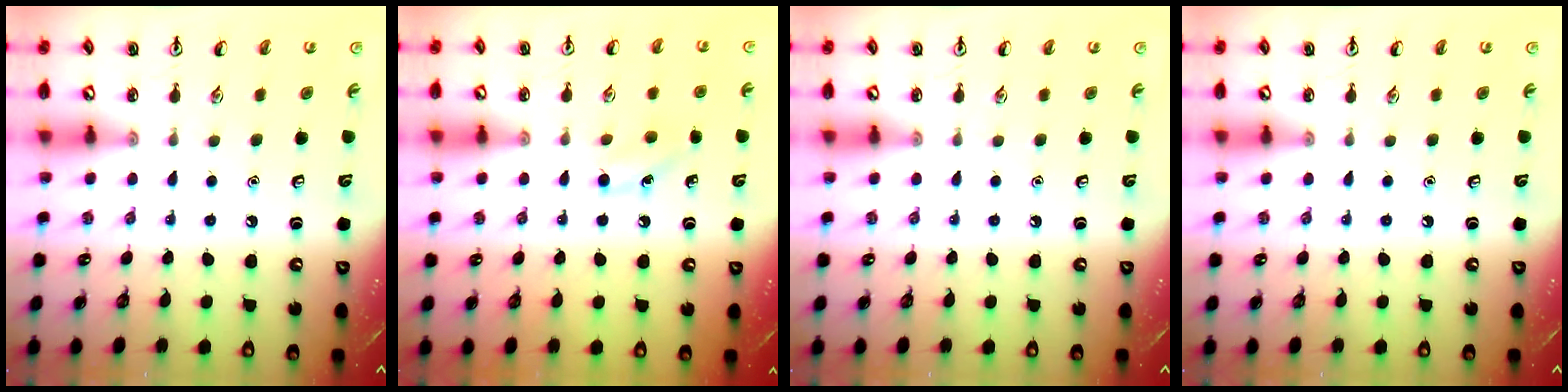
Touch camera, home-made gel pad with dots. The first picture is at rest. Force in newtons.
{"total": 7.1, "press": 6.8, "slide": 2.0}
{"total": 0.0}
{"total": 0.0}